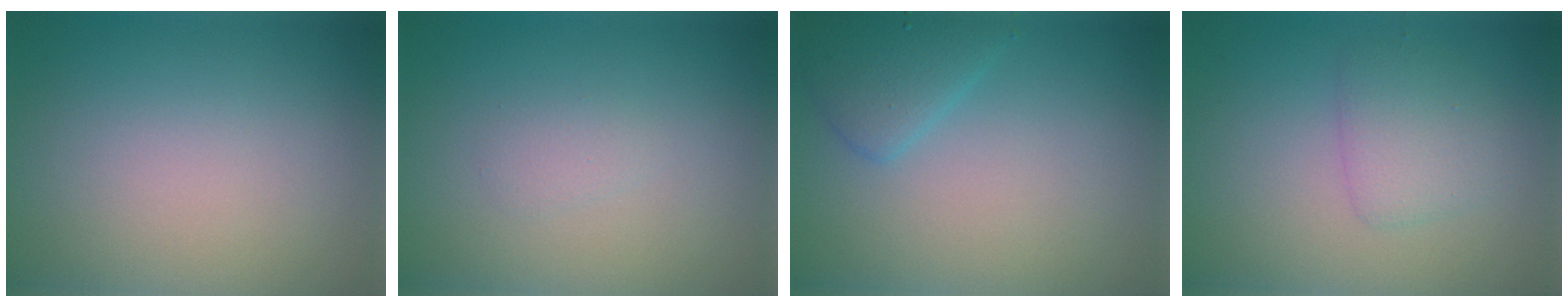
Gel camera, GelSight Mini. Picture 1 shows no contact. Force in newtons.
{"total": 0.9, "press": 0.9, "slide": 0.0}
{"total": 2.6, "press": 2.6, "slide": 0.2}
{"total": 2.3, "press": 2.3, "slide": 0.1}